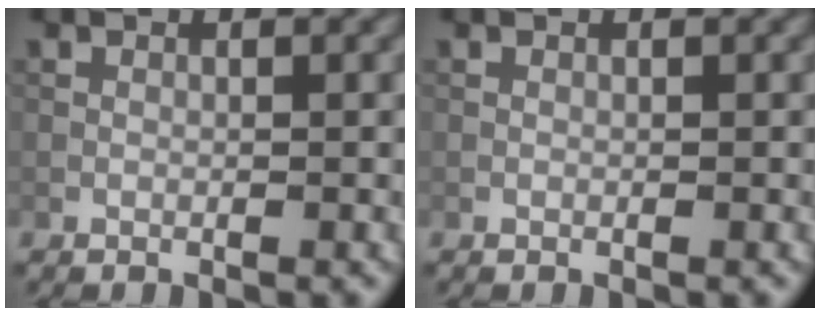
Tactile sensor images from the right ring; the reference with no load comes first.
{"total": 0.0}